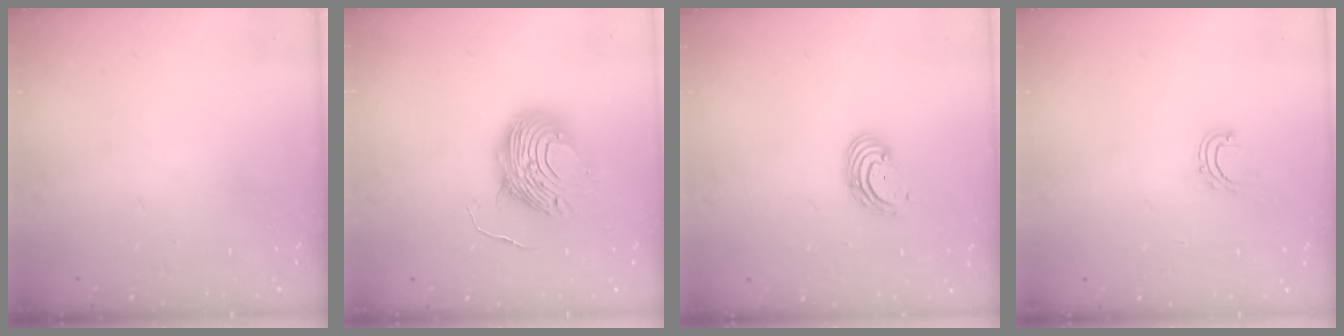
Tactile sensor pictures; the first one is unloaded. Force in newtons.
{"total": 10.6, "press": 10.6, "slide": 0.9}
{"total": 2.8, "press": 2.8, "slide": 0.2}
{"total": 4.9, "press": 4.8, "slide": 0.4}